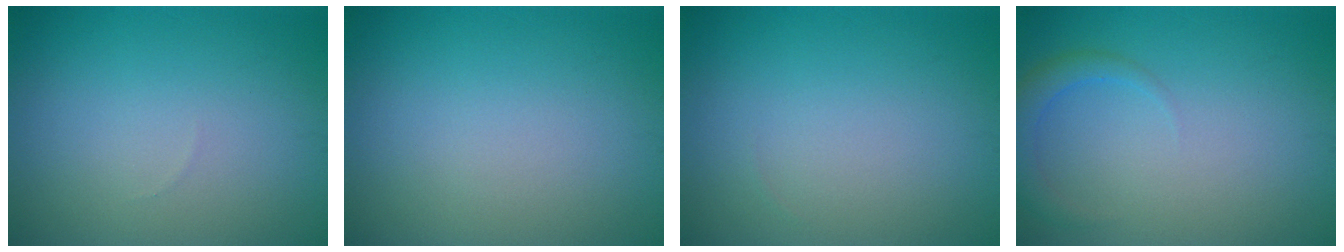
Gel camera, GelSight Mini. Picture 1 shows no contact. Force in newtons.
{"total": 0.0}
{"total": 0.0}
{"total": 2.1, "press": 2.1, "slide": 0.2}